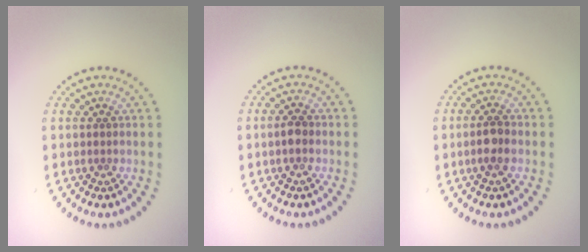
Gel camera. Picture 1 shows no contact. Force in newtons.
{"total": 1.2, "press": 1.2, "slide": 0.1}
{"total": 1.8, "press": 1.8, "slide": 0.5}